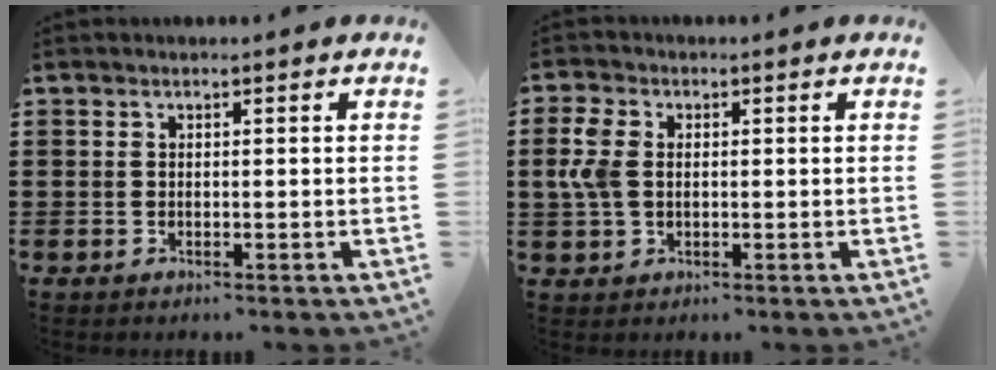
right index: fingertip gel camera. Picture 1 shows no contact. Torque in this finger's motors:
{"motor_torque": [0.94, 0.21, 0.51, 0.09]}